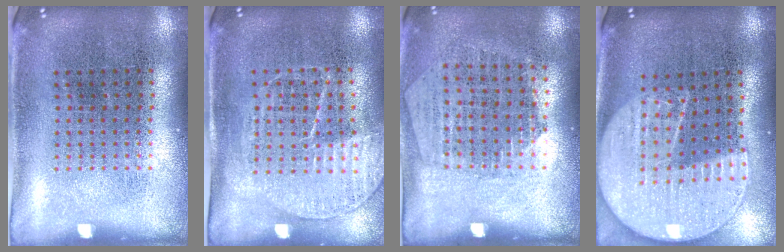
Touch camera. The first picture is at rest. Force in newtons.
{"total": 1.3, "press": 1.3, "slide": 0.2}
{"total": 1.2, "press": 1.1, "slide": 0.4}
{"total": 2.3, "press": 2.0, "slide": 1.1}